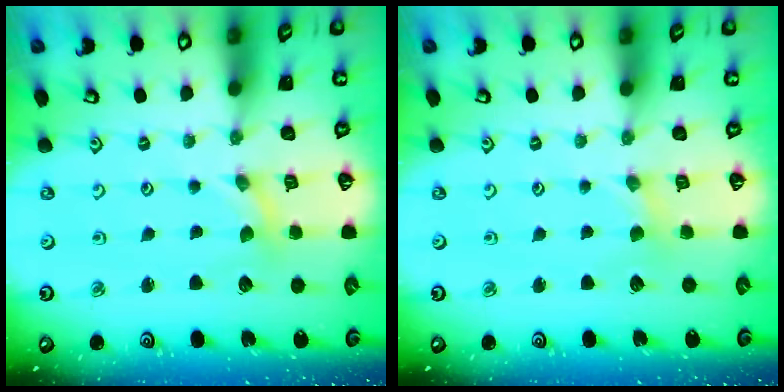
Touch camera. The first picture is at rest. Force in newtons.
{"total": 0.9, "press": 0.9, "slide": 0.2}